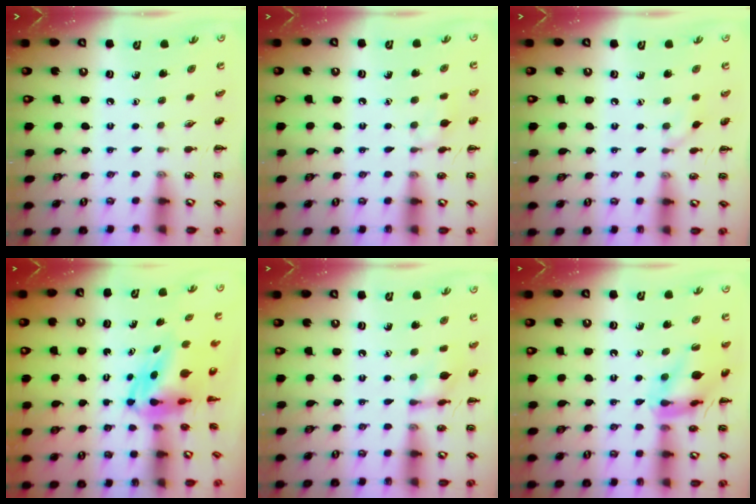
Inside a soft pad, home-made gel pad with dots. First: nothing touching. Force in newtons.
{"total": 6.6, "press": 6.4, "slide": 1.9}
{"total": 5.7, "press": 5.3, "slide": 2.1}
{"total": 5.4, "press": 5.1, "slide": 1.6}
{"total": 9.2, "press": 9.1, "slide": 0.7}
{"total": 13.9, "press": 13.8, "slide": 1.5}